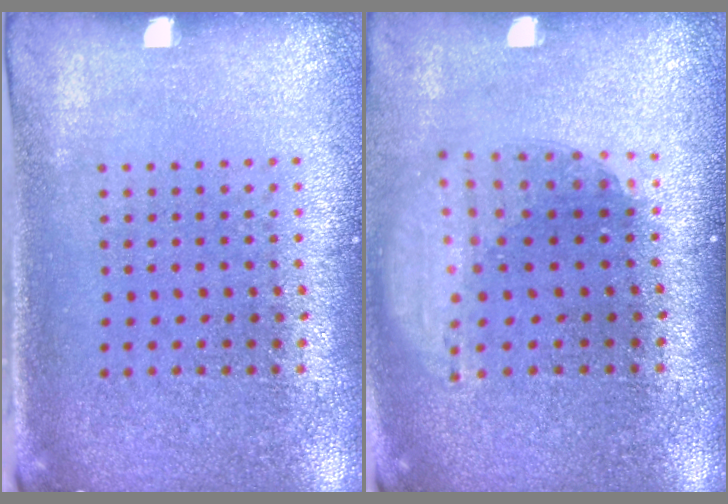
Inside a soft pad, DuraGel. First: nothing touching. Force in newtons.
{"total": 1.8, "press": 1.4, "slide": 1.2}